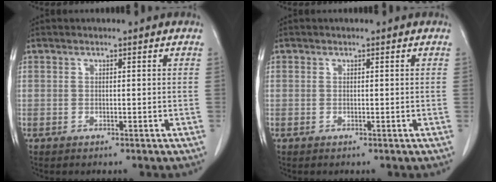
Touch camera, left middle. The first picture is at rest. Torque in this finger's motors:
{"motor_torque": [-0.16, 0.02, -0.06, -0.01]}